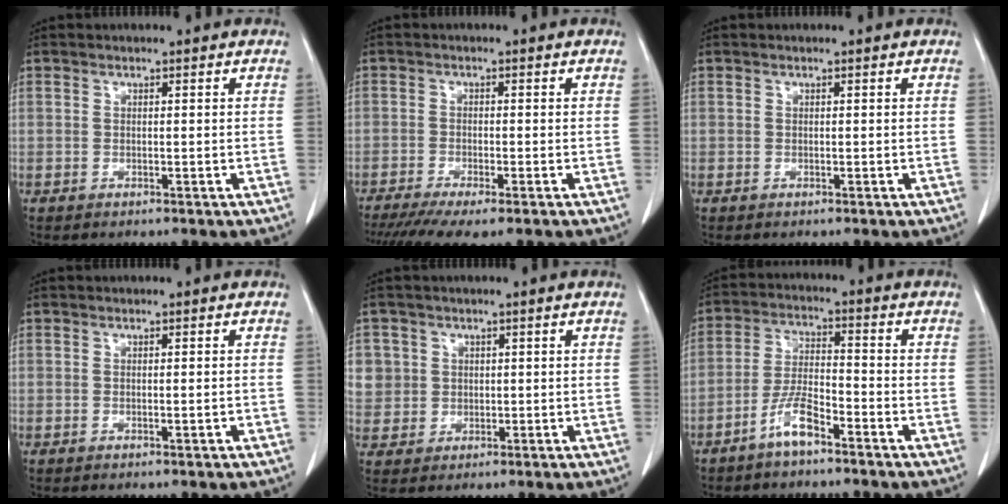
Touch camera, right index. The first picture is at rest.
{"total": 8.4, "force": [-6.5, 1.0, 5.2], "torque": [-0.080, -0.015, -0.104]}
{"total": 0.0}
{"total": 0.8, "force": [-0.3, 0.0, 0.7], "torque": [-0.014, -0.001, 0.000]}
{"total": 7.1, "force": [1.8, 6.8, 0.9], "torque": [-0.030, 0.020, 0.050]}
{"total": 5.9, "force": [-4.0, 1.1, 4.1], "torque": [-0.090, 0.002, -0.079]}